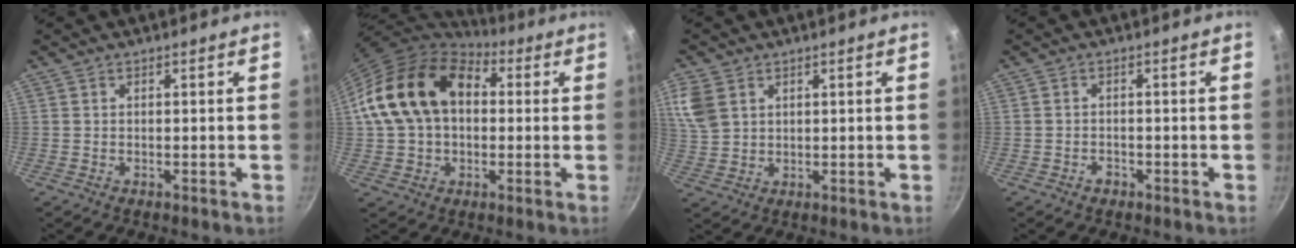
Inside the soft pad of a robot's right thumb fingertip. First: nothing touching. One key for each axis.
{"total": 18.8, "fx": 3.1, "fy": 13.5, "fz": 12.7, "tx": -0.213, "ty": 0.038, "tz": 0.047}
{"total": 8.2, "fx": 3.6, "fy": 6.0, "fz": 4.4, "tx": -0.086, "ty": -0.007, "tz": 0.077}
{"total": 1.6, "fx": -1.0, "fy": 1.1, "fz": 0.6, "tx": -0.007, "ty": 0.012, "tz": -0.015}